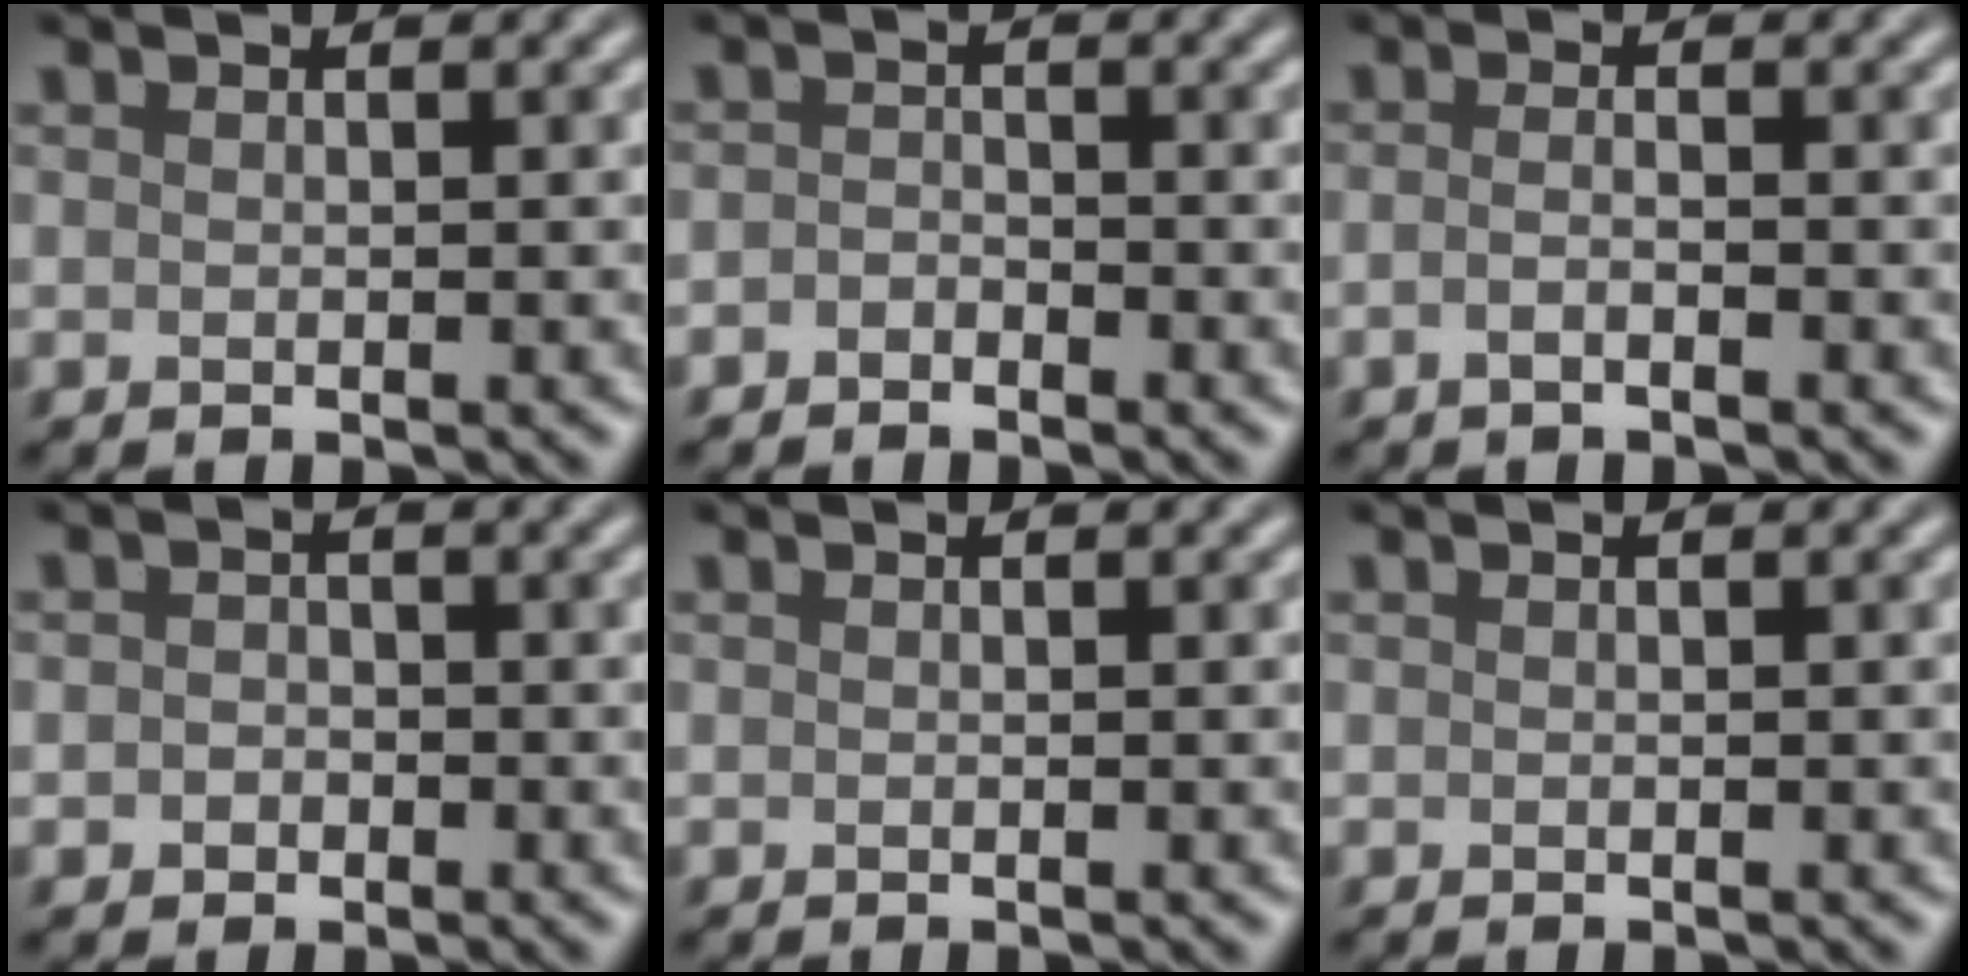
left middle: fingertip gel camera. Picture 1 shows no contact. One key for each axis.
{"total": 1.2, "fx": -0.9, "fy": 0.7, "fz": 0.3, "tx": -0.003, "ty": 0.004, "tz": -0.021}
{"total": 1.3, "fx": -0.7, "fy": 0.4, "fz": 1.0, "tx": -0.019, "ty": 0.000, "tz": -0.018}
{"total": 1.3, "fx": -0.4, "fy": 1.2, "fz": 0.4, "tx": 0.001, "ty": -0.002, "tz": -0.012}
{"total": 0.0}
{"total": 0.0}